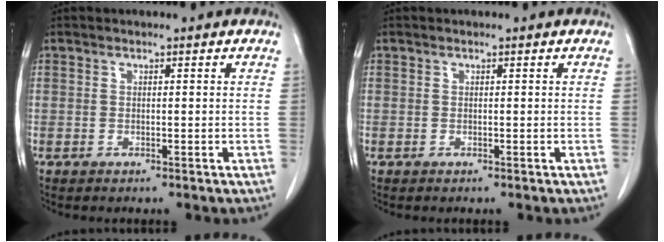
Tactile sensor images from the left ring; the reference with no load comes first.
{"total": 0.0}